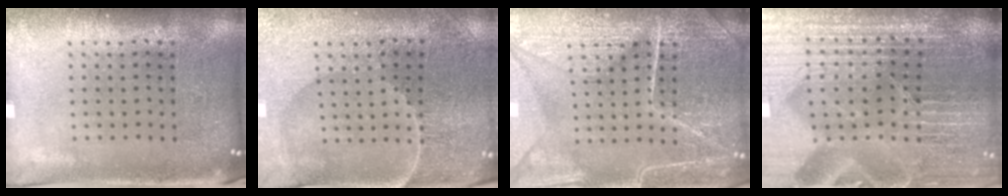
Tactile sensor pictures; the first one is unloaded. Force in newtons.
{"total": 1.5, "press": 1.5, "slide": 0.1}
{"total": 7.2, "press": 7.1, "slide": 0.8}
{"total": 5.4, "press": 5.1, "slide": 1.9}